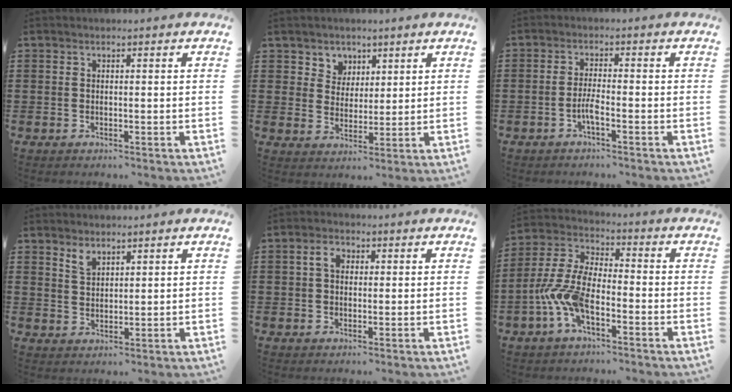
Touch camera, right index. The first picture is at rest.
{"total": 4.3, "force": [2.5, 3.4, 0.0], "torque": [-0.022, 0.009, 0.046]}
{"total": 2.9, "force": [-1.4, 0.3, 2.5], "torque": [-0.060, -0.006, -0.030]}
{"total": 2.5, "force": [2.0, 1.1, 1.0], "torque": [-0.023, 0.003, 0.038]}
{"total": 2.7, "force": [0.5, 1.8, 2.0], "torque": [-0.044, 0.012, 0.007]}
{"total": 9.0, "force": [-3.6, 3.8, 7.4], "torque": [-0.199, -0.016, -0.074]}